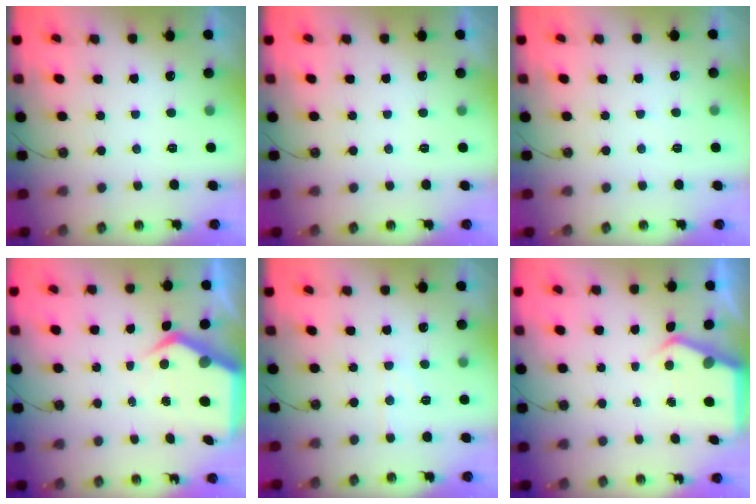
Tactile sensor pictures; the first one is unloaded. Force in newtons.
{"total": 0.0}
{"total": 2.0, "press": 2.0, "slide": 0.4}
{"total": 7.5, "press": 7.4, "slide": 0.9}
{"total": 5.3, "press": 5.3, "slide": 0.4}
{"total": 4.2, "press": 4.1, "slide": 0.6}